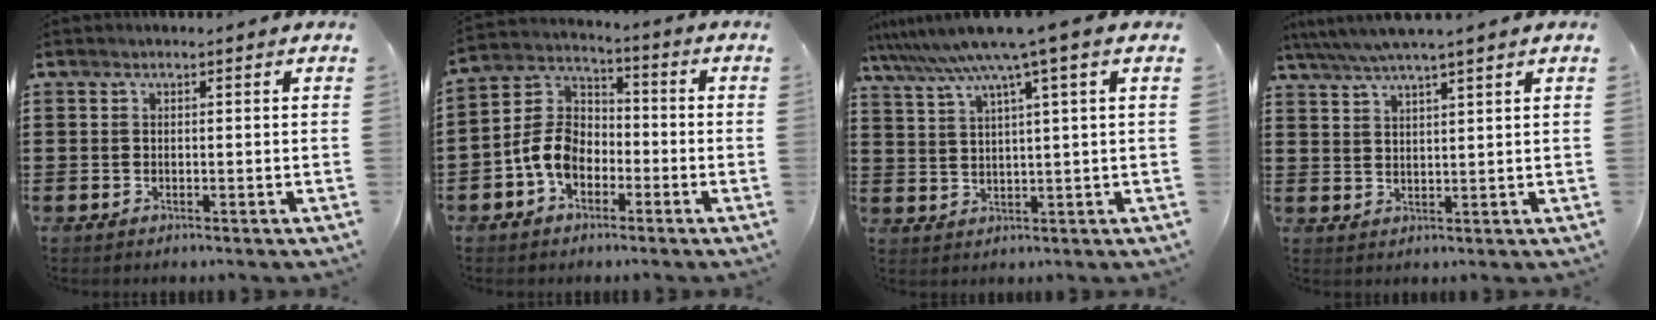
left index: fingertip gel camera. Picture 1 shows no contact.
{"total": 7.5, "force": [-3.2, 5.3, 4.3], "torque": [-0.124, 0.004, -0.071]}
{"total": 7.0, "force": [4.5, -0.5, 5.4], "torque": [-0.120, -0.024, 0.072]}
{"total": 3.7, "force": [3.1, -0.4, 2.0], "torque": [-0.048, -0.008, 0.055]}